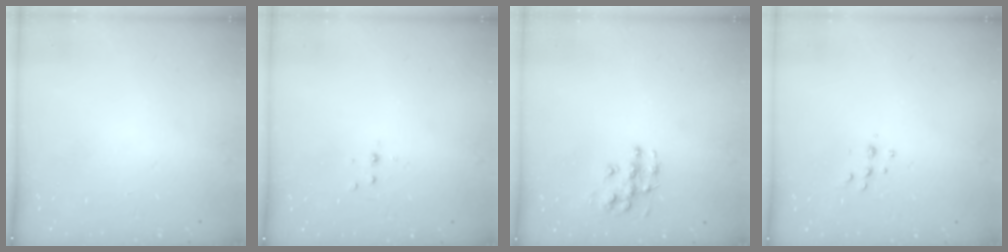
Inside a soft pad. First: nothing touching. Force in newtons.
{"total": 2.7, "press": 2.3, "slide": 1.4}
{"total": 8.8, "press": 8.8, "slide": 0.7}
{"total": 5.7, "press": 5.6, "slide": 0.8}